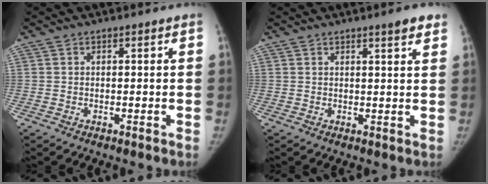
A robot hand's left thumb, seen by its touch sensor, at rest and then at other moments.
{"total": 3.7, "force": [2.5, 0.5, 2.7], "torque": [-0.029, -0.013, 0.033]}